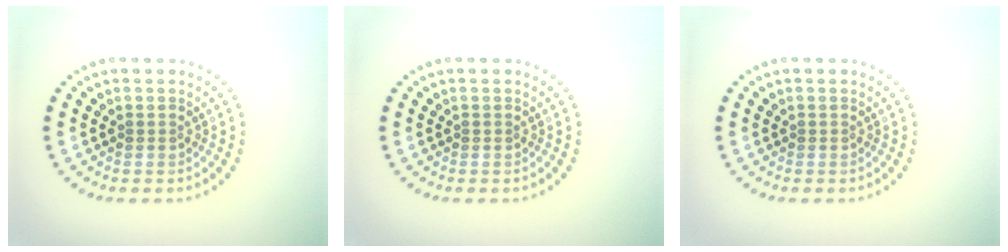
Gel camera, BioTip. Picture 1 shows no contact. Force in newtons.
{"total": 0.0}
{"total": 0.0}